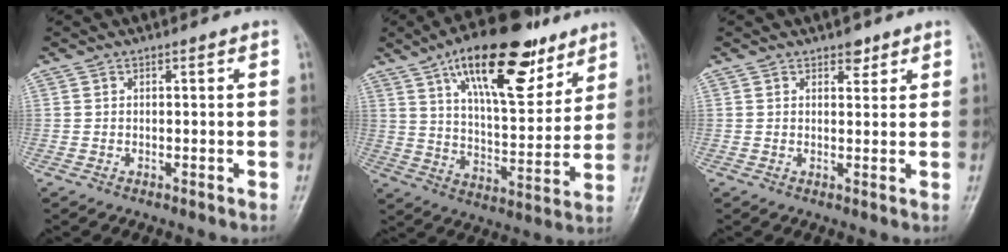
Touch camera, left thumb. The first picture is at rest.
{"total": 21.9, "force": [12.6, 8.9, 15.6], "torque": [-0.210, -0.045, 0.208]}
{"total": 2.3, "force": [1.6, 1.3, 0.9], "torque": [0.003, -0.008, 0.020]}